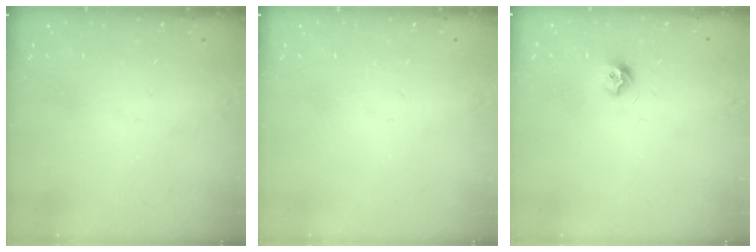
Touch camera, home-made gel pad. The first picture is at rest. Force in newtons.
{"total": 0.0}
{"total": 7.6, "press": 7.6, "slide": 0.8}